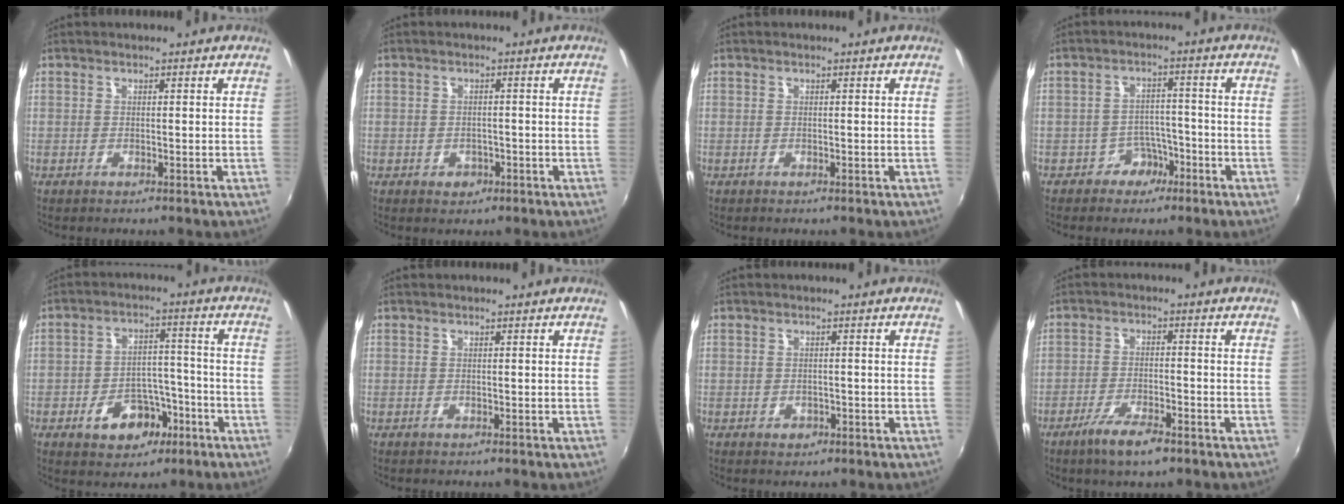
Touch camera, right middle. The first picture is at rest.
{"total": 2.5, "force": [-1.0, 2.1, 0.8], "torque": [-0.017, -0.001, -0.013]}
{"total": 0.0}
{"total": 4.3, "force": [-2.9, 3.2, 0.8], "torque": [-0.015, 0.016, -0.043]}
{"total": 9.0, "force": [-4.9, 5.8, 4.7], "torque": [-0.094, 0.025, -0.064]}
{"total": 0.0}
{"total": 1.8, "force": [-0.9, 1.5, 0.6], "torque": [-0.010, -0.003, -0.012]}
{"total": 6.7, "force": [-4.6, 1.7, 4.6], "torque": [-0.108, -0.011, -0.083]}